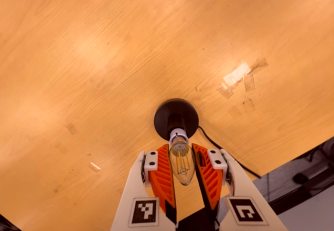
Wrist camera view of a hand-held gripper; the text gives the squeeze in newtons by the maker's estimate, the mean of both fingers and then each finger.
{"total": 10.1, "left": 9.2, "right": 11.0}